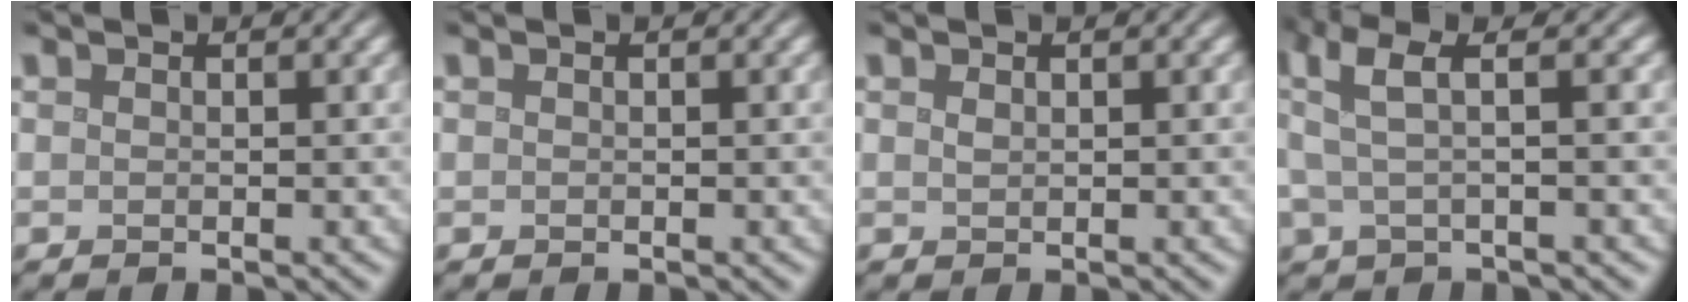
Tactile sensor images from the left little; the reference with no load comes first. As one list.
[{"total": 0.0}, {"total": 0.5, "force": [0.3, 0.3, 0.4], "torque": [-0.012, 0.000, 0.008]}, {"total": 3.9, "force": [1.1, 1.0, 3.6], "torque": [-0.070, 0.011, 0.014]}]